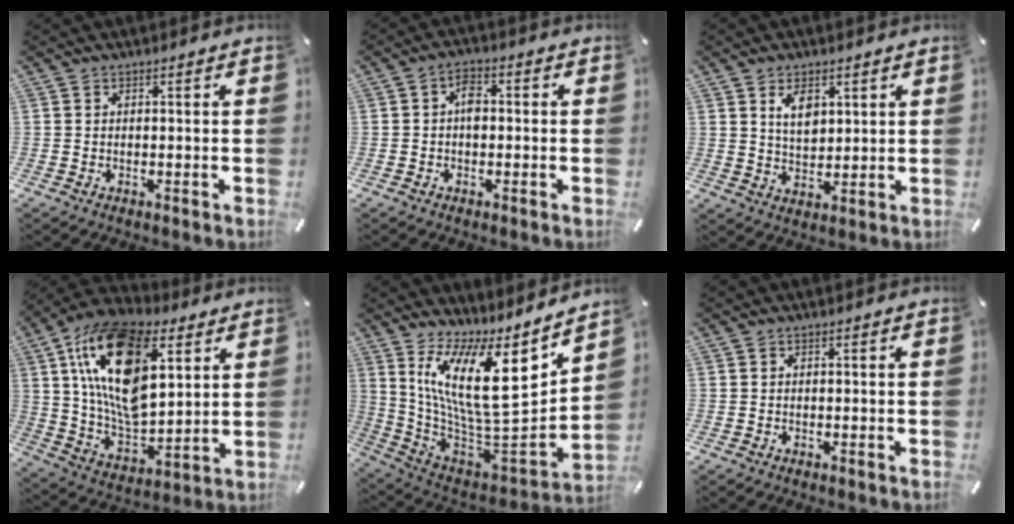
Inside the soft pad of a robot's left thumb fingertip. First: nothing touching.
{"total": 3.7, "force": [-0.2, 2.3, 2.9], "torque": [-0.056, 0.011, -0.003]}
{"total": 5.9, "force": [3.0, 3.6, 3.6], "torque": [-0.064, -0.007, 0.052]}
{"total": 22.3, "force": [9.5, 12.7, 15.7], "torque": [-0.326, -0.038, 0.161]}
{"total": 22.8, "force": [9.2, 9.4, 18.6], "torque": [-0.315, -0.091, 0.161]}
{"total": 0.0}